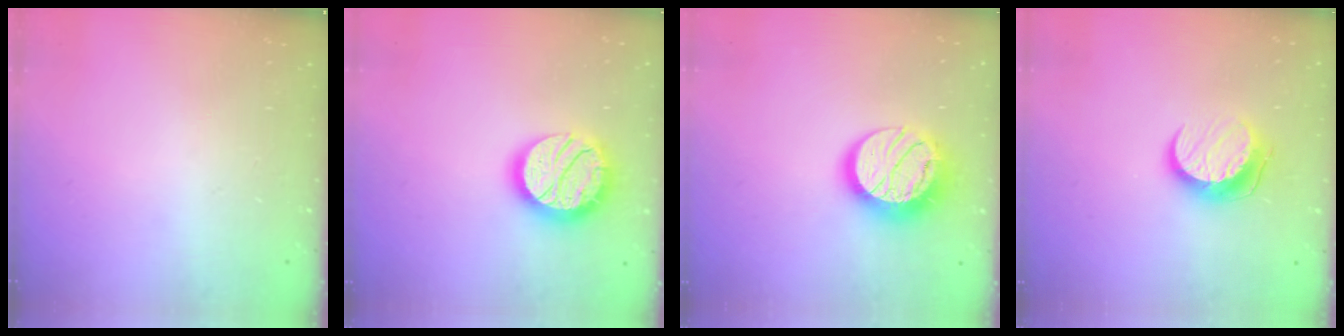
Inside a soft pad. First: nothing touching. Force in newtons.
{"total": 19.5, "press": 19.4, "slide": 1.3}
{"total": 16.6, "press": 16.5, "slide": 1.1}
{"total": 9.9, "press": 9.8, "slide": 0.6}